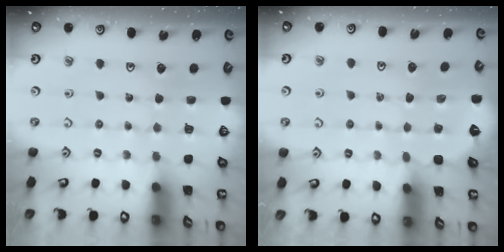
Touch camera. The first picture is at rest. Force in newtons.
{"total": 1.6, "press": 1.5, "slide": 0.5}